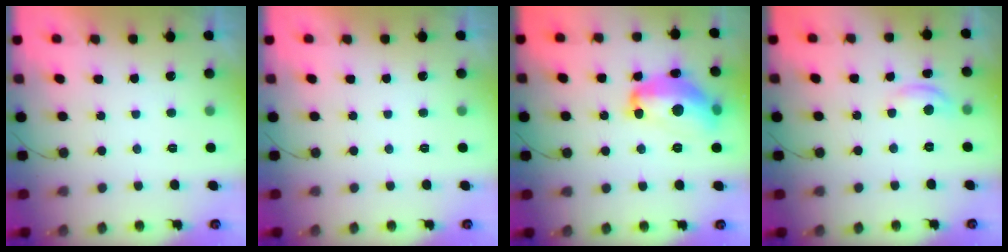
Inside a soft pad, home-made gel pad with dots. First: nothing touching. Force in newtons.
{"total": 0.0}
{"total": 17.0, "press": 17.0, "slide": 0.8}
{"total": 6.2, "press": 6.2, "slide": 0.3}